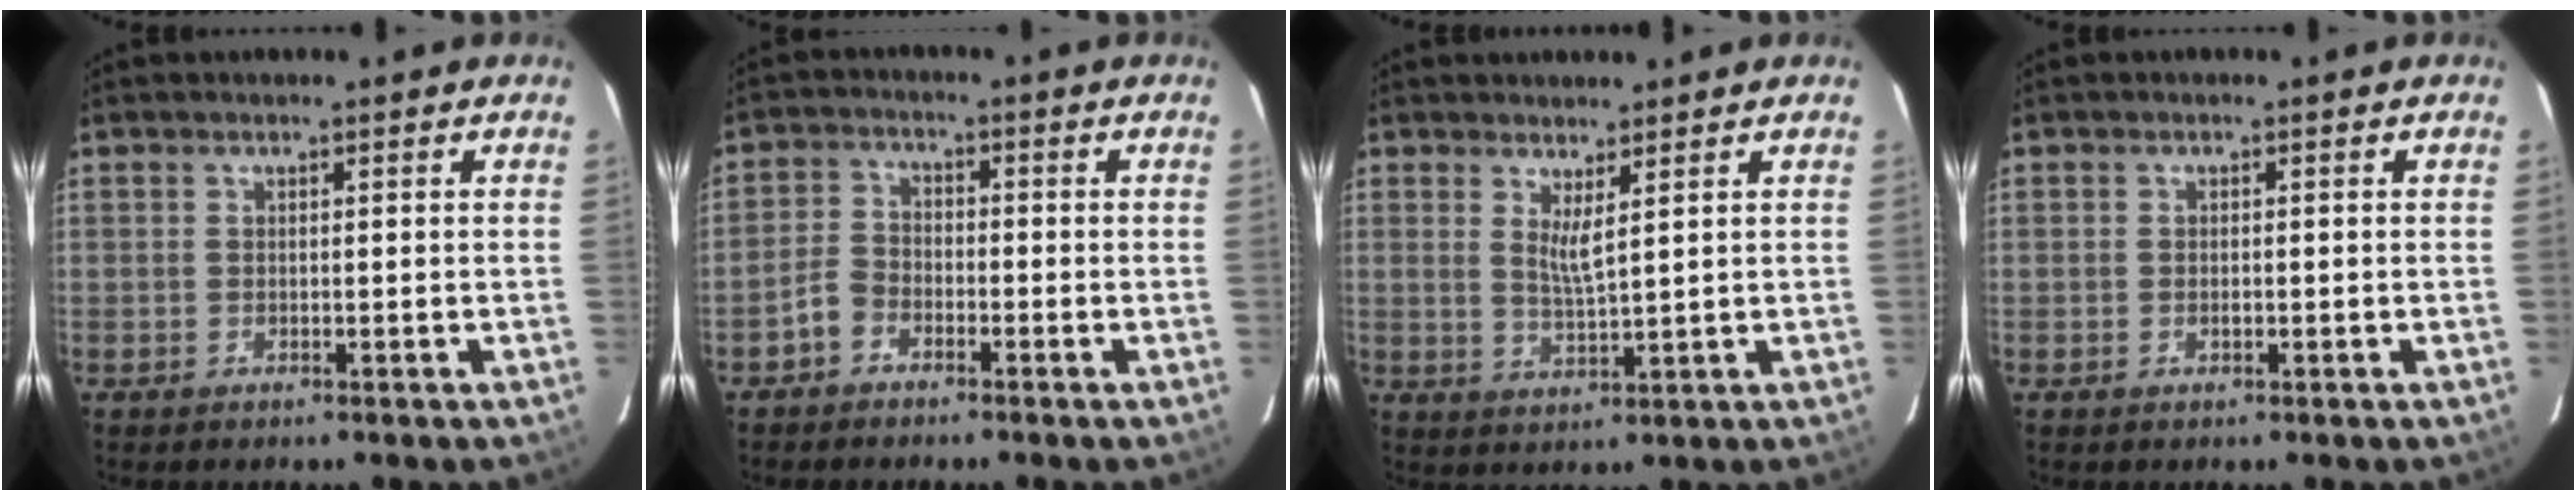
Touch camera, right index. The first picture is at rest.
{"total": 3.5, "force": [-2.3, 2.2, 1.3], "torque": [-0.034, 0.014, -0.044]}
{"total": 3.6, "force": [2.1, 0.4, 2.9], "torque": [-0.053, -0.012, 0.036]}
{"total": 0.7, "force": [-0.2, 0.5, 0.5], "torque": [-0.007, 0.000, -0.002]}